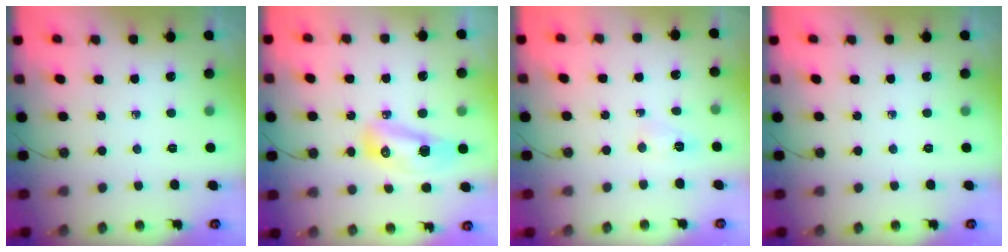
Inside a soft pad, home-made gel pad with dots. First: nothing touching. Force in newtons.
{"total": 8.8, "press": 8.7, "slide": 1.0}
{"total": 2.9, "press": 2.7, "slide": 1.2}
{"total": 0.0}